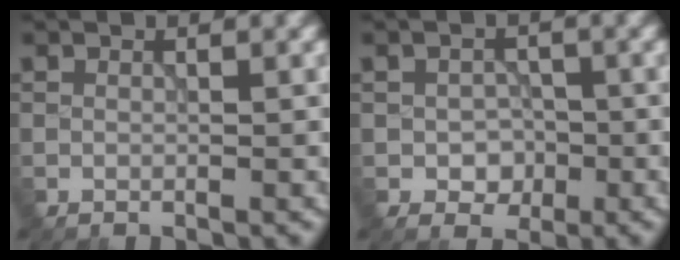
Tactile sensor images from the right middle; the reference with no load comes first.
{"total": 2.2, "force": [-0.5, 1.8, 1.2], "torque": [-0.017, -0.005, -0.010]}